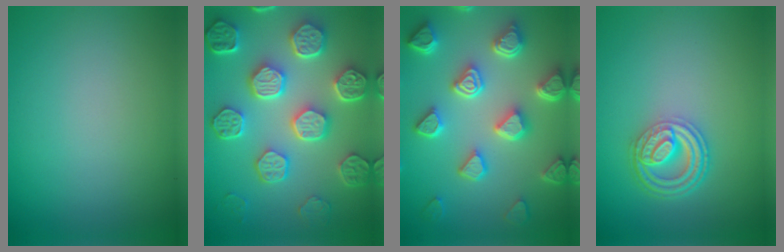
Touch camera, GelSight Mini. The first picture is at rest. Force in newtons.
{"total": 8.5, "press": 6.5, "slide": 5.5}
{"total": 7.2, "press": 5.8, "slide": 4.4}
{"total": 4.6, "press": 3.4, "slide": 3.0}